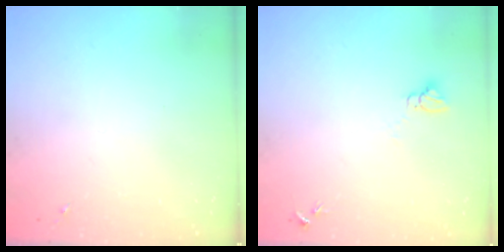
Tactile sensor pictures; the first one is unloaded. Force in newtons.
{"total": 3.2, "press": 3.2, "slide": 0.2}